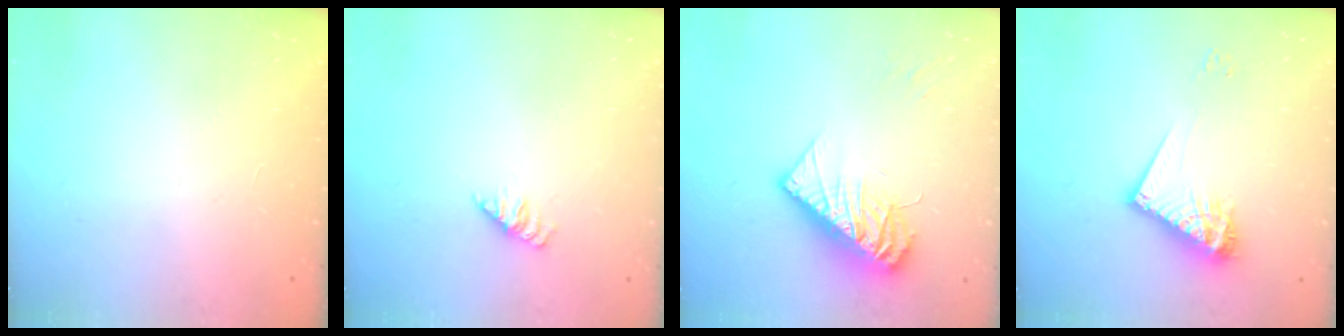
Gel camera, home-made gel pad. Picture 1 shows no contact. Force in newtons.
{"total": 1.4, "press": 1.4, "slide": 0.3}
{"total": 13.2, "press": 13.1, "slide": 1.1}
{"total": 12.1, "press": 12.0, "slide": 1.1}